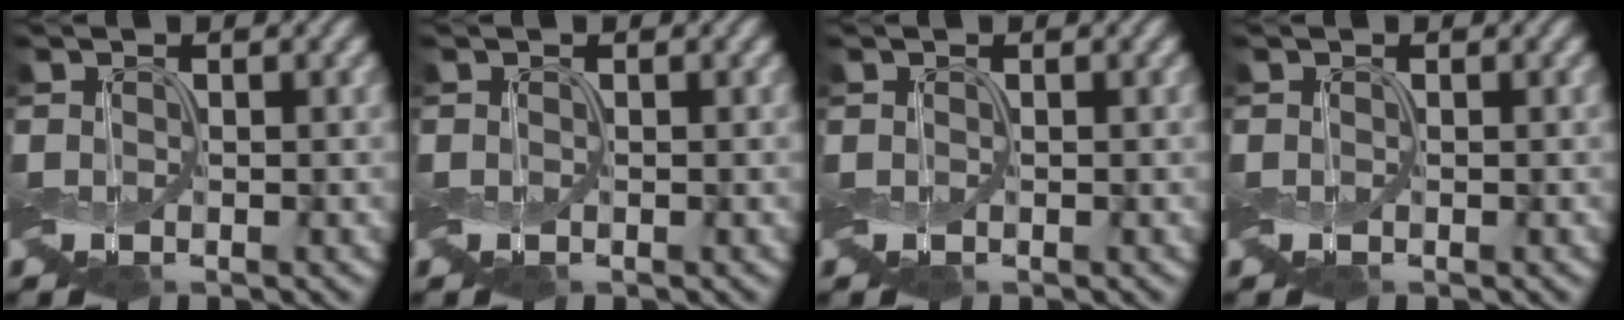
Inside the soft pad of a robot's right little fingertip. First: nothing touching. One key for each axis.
{"total": 0.0}
{"total": 0.0}
{"total": 0.0}